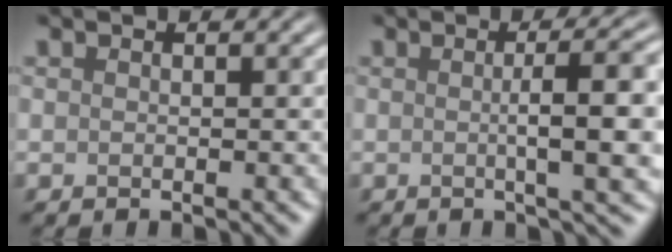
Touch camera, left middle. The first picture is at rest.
{"total": 6.8, "force": [0.1, 1.4, 6.7], "torque": [-0.084, 0.010, 0.003]}